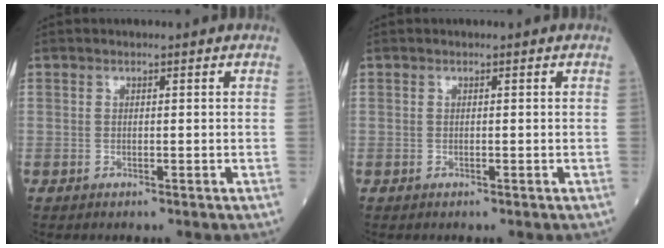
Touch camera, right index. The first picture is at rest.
{"total": 0.0}